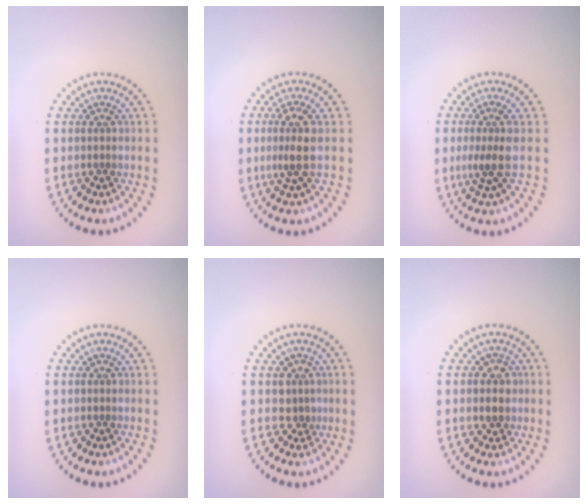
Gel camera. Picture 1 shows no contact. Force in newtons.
{"total": 2.8, "press": 2.4, "slide": 1.3}
{"total": 2.7, "press": 2.0, "slide": 1.8}
{"total": 0.0}
{"total": 1.5, "press": 1.3, "slide": 0.8}
{"total": 2.0, "press": 1.9, "slide": 0.8}